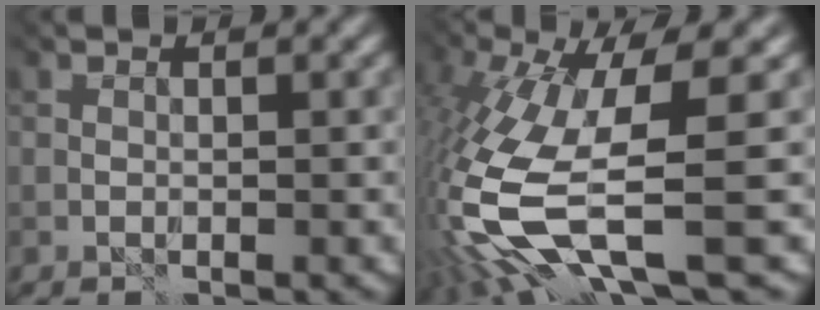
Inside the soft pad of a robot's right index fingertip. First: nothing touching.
{"total": 11.4, "force": [-3.2, 3.1, 10.4], "torque": [-0.240, -0.023, -0.056]}